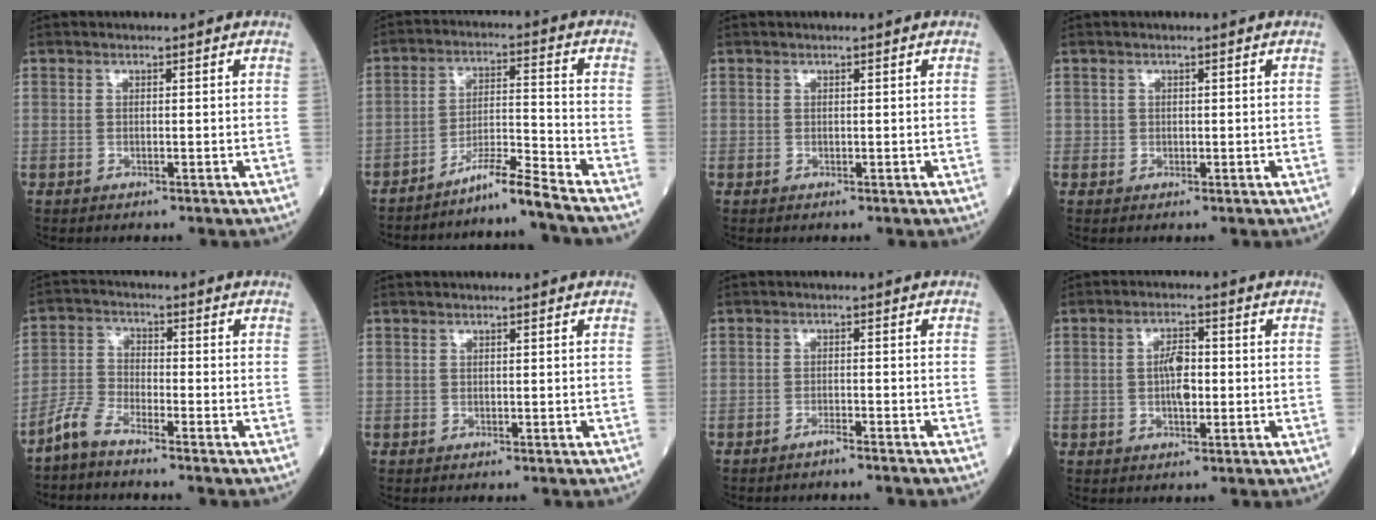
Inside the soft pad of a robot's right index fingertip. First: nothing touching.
{"total": 6.9, "force": [-6.2, -2.1, 2.4], "torque": [-0.034, -0.001, -0.112]}
{"total": 0.0}
{"total": 0.8, "force": [0.2, 0.8, 0.0], "torque": [0.009, 0.002, 0.001]}
{"total": 4.4, "force": [-4.0, 0.8, 1.7], "torque": [-0.039, -0.007, -0.090]}
{"total": 0.0}
{"total": 1.6, "force": [-1.5, -0.2, 0.4], "torque": [-0.004, 0.003, -0.024]}
{"total": 4.3, "force": [-0.2, 1.8, 3.9], "torque": [-0.071, 0.005, -0.004]}